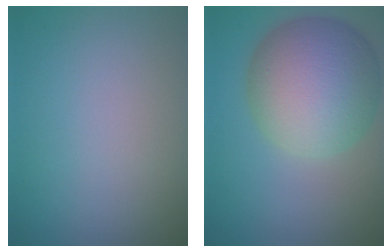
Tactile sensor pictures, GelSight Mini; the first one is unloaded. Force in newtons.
{"total": 10.4, "press": 10.4, "slide": 0.5}